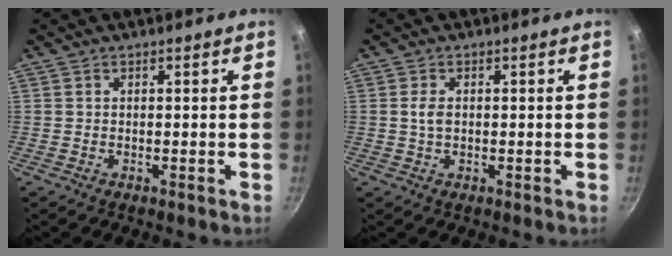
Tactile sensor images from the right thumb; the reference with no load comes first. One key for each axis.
{"total": 2.4, "fx": 0.2, "fy": 1.5, "fz": 1.9, "tx": -0.033, "ty": 0.002, "tz": 0.004}